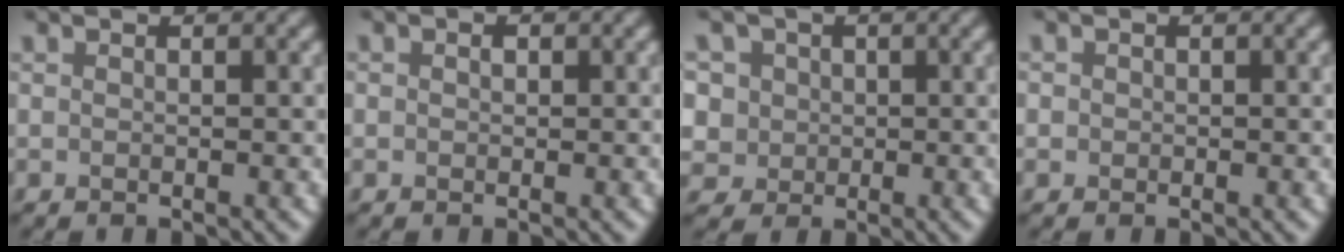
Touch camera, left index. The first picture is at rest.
{"total": 0.8, "force": [0.1, 0.6, 0.4], "torque": [-0.005, 0.000, -0.003]}
{"total": 6.8, "force": [2.6, 5.8, 2.6], "torque": [-0.056, 0.022, 0.017]}
{"total": 0.7, "force": [-0.1, 0.7, 0.1], "torque": [0.004, -0.002, -0.003]}